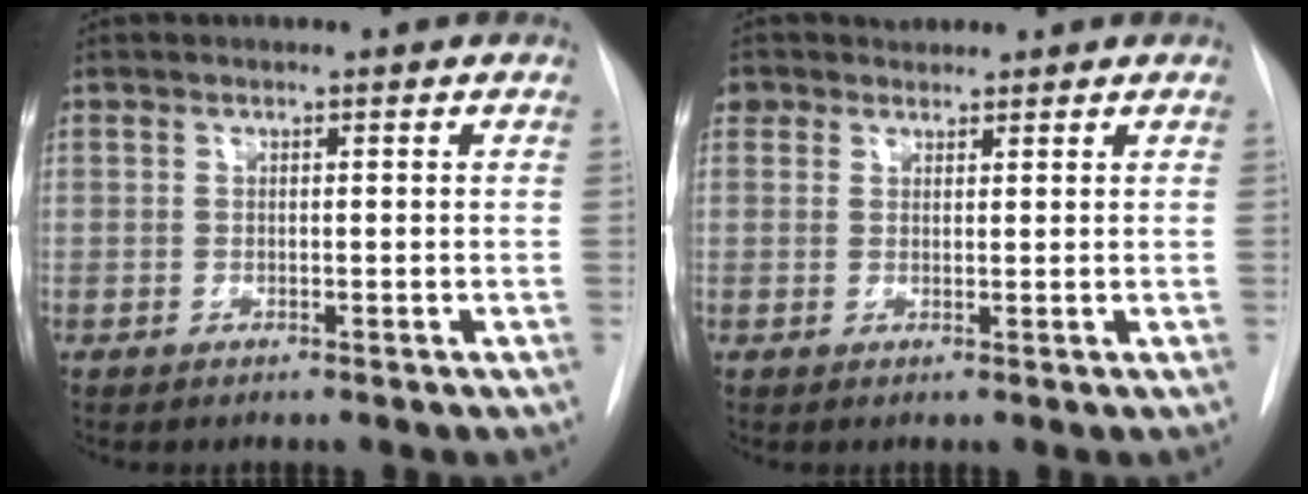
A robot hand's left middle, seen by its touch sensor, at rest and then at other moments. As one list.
[{"total": 3.0, "force": [2.1, 2.0, 0.0], "torque": [0.001, 0.019, 0.037]}]